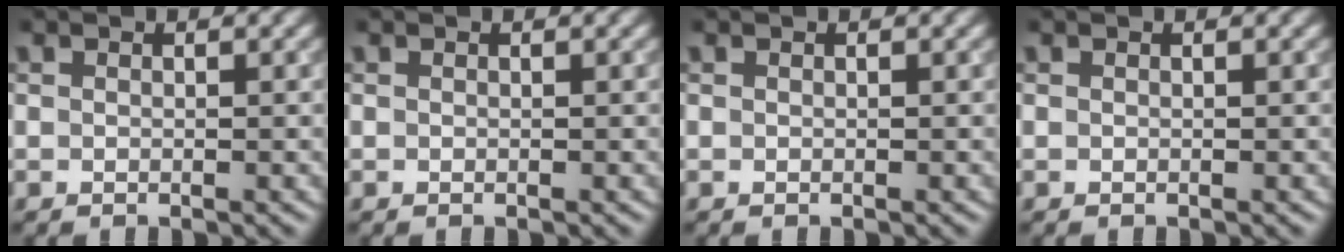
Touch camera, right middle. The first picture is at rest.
{"total": 0.0}
{"total": 0.0}
{"total": 0.0}